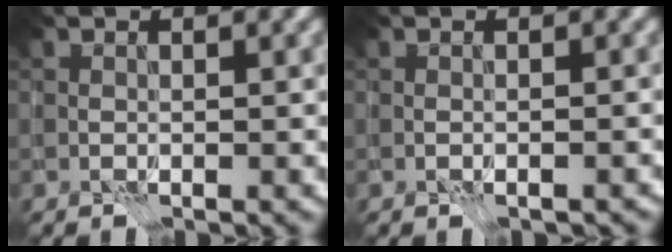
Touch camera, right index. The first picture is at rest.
{"total": 0.9, "force": [-0.7, 0.2, 0.6], "torque": [-0.011, -0.001, -0.011]}